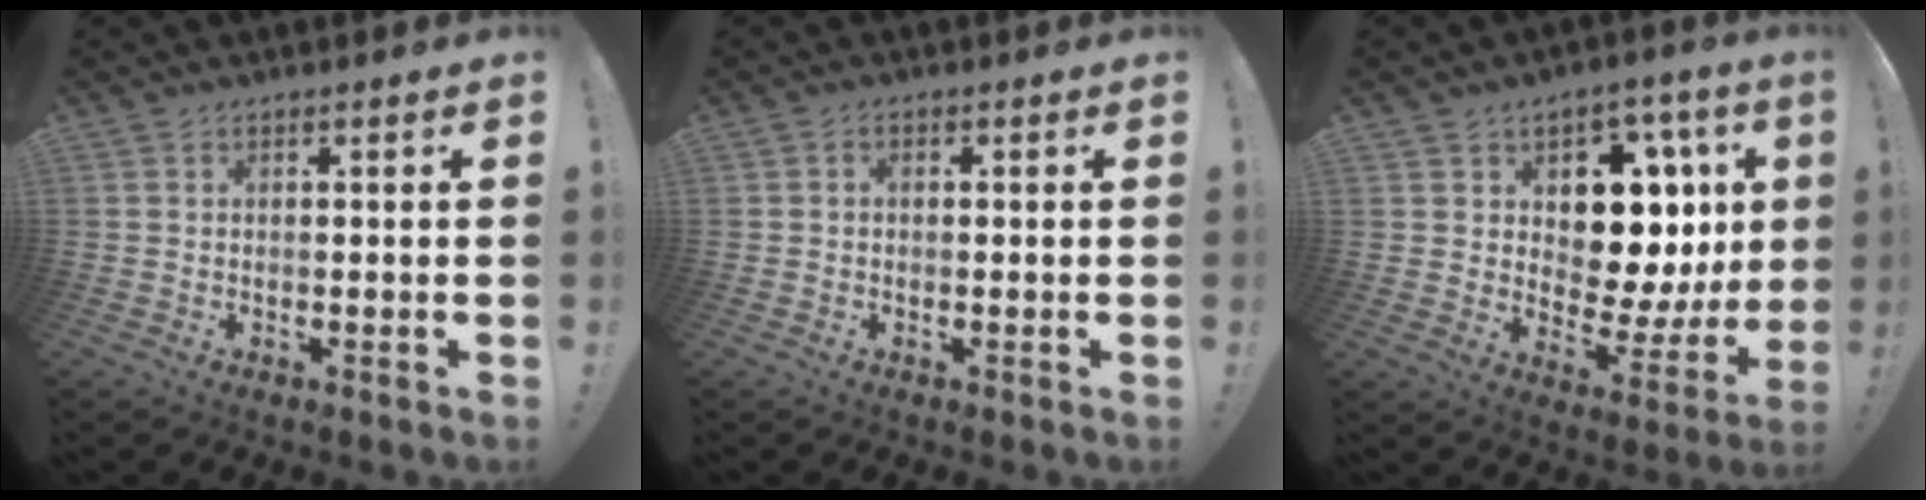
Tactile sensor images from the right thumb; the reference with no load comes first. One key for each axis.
{"total": 1.1, "fx": -0.5, "fy": 0.8, "fz": 0.6, "tx": -0.013, "ty": 0.005, "tz": -0.008}
{"total": 13.8, "fx": 4.5, "fy": 9.4, "fz": 9.0, "tx": -0.114, "ty": -0.033, "tz": 0.087}